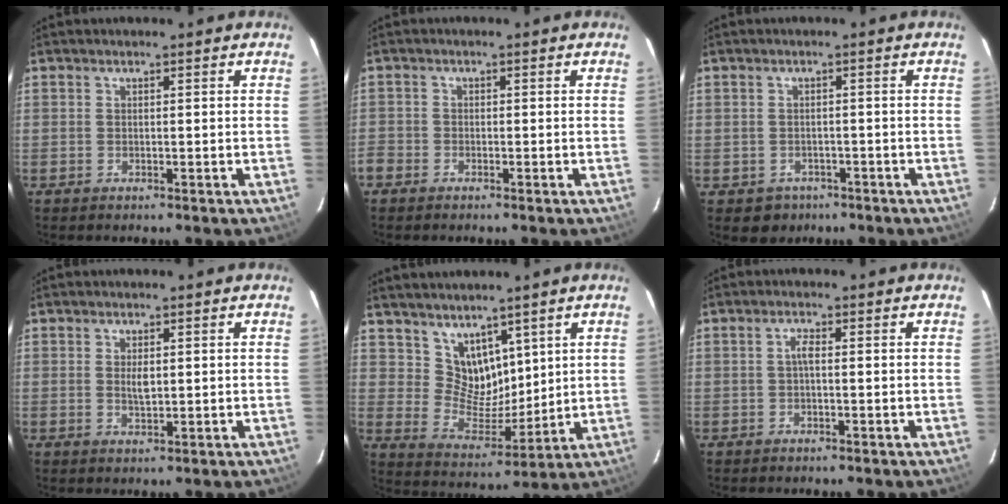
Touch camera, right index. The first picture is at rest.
{"total": 3.0, "force": [-2.0, 2.2, 0.6], "torque": [-0.017, -0.001, -0.043]}
{"total": 4.0, "force": [-1.7, 3.6, 0.2], "torque": [-0.014, 0.010, -0.018]}
{"total": 2.5, "force": [0.3, 1.2, 2.2], "torque": [-0.039, -0.001, 0.007]}
{"total": 8.8, "force": [5.7, 5.9, 3.0], "torque": [-0.046, -0.006, 0.121]}
{"total": 1.5, "force": [-0.2, 0.5, 1.4], "torque": [-0.029, 0.007, -0.005]}